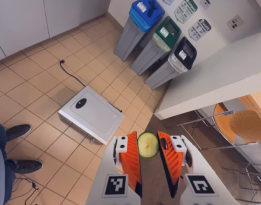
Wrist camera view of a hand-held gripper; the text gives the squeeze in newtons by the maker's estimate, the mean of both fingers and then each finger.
{"total": 6.1, "left": 6.0, "right": 6.3}